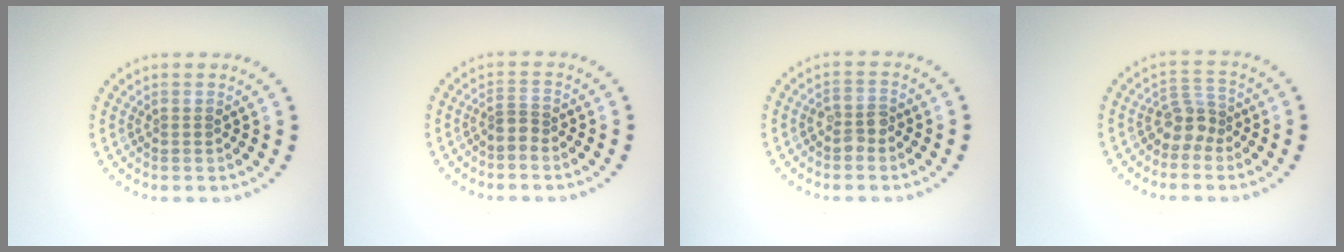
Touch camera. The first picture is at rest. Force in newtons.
{"total": 1.1, "press": 0.7, "slide": 0.9}
{"total": 1.8, "press": 1.6, "slide": 0.6}
{"total": 2.4, "press": 1.8, "slide": 1.6}